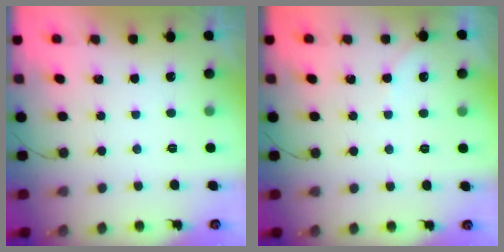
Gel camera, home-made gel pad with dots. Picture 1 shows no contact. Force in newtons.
{"total": 1.7, "press": 1.6, "slide": 0.3}